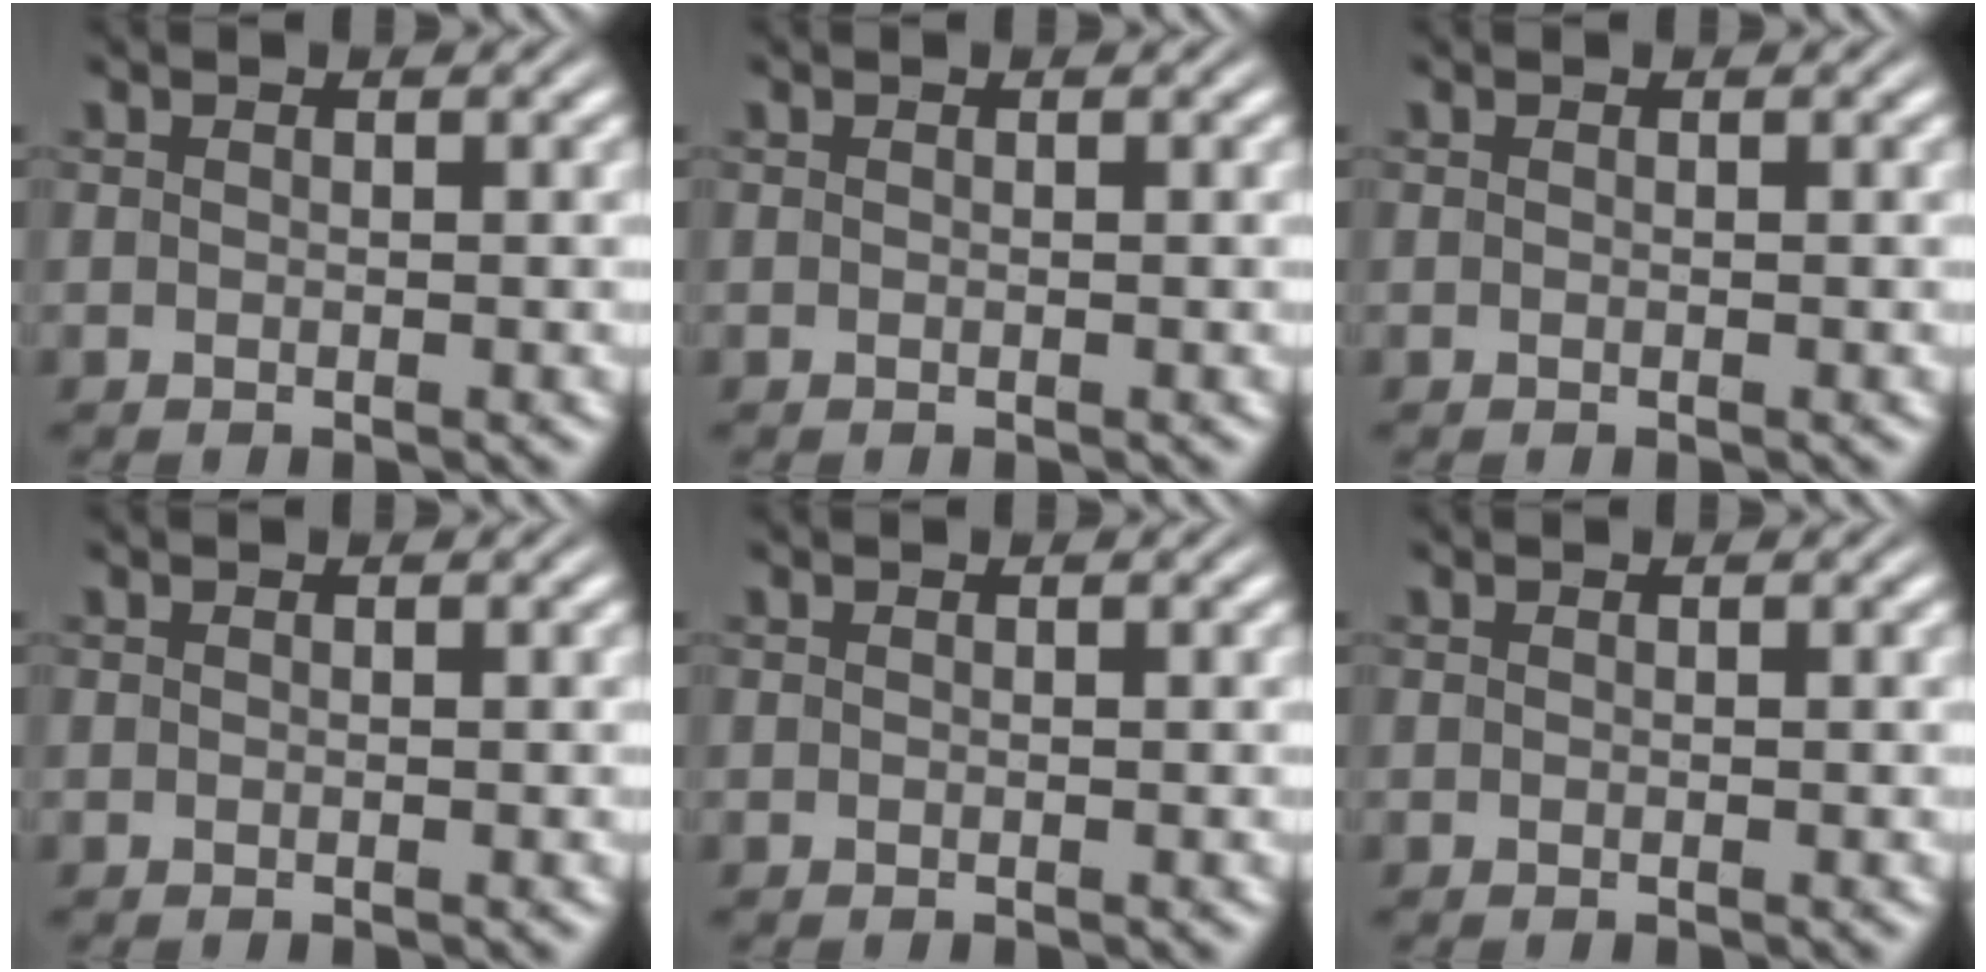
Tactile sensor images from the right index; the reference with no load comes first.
{"total": 0.0}
{"total": 0.0}
{"total": 0.0}
{"total": 0.0}
{"total": 0.0}